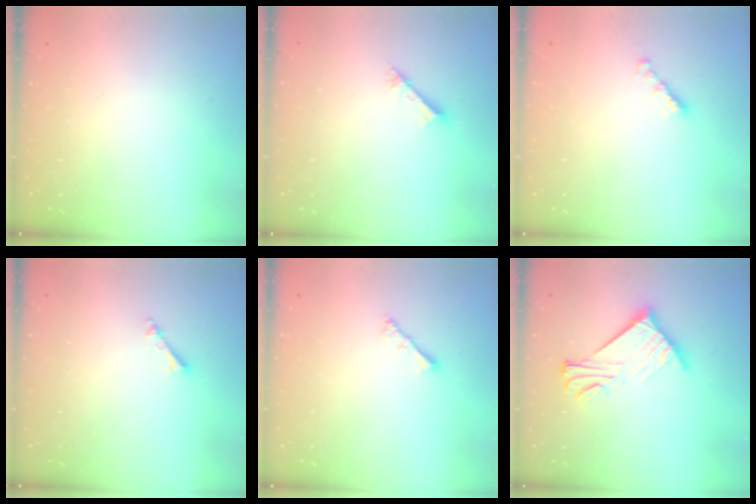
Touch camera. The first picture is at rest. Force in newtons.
{"total": 2.6, "press": 2.6, "slide": 0.2}
{"total": 2.5, "press": 2.5, "slide": 0.5}
{"total": 3.4, "press": 3.3, "slide": 0.2}
{"total": 2.5, "press": 2.4, "slide": 0.5}
{"total": 12.0, "press": 12.0, "slide": 0.6}